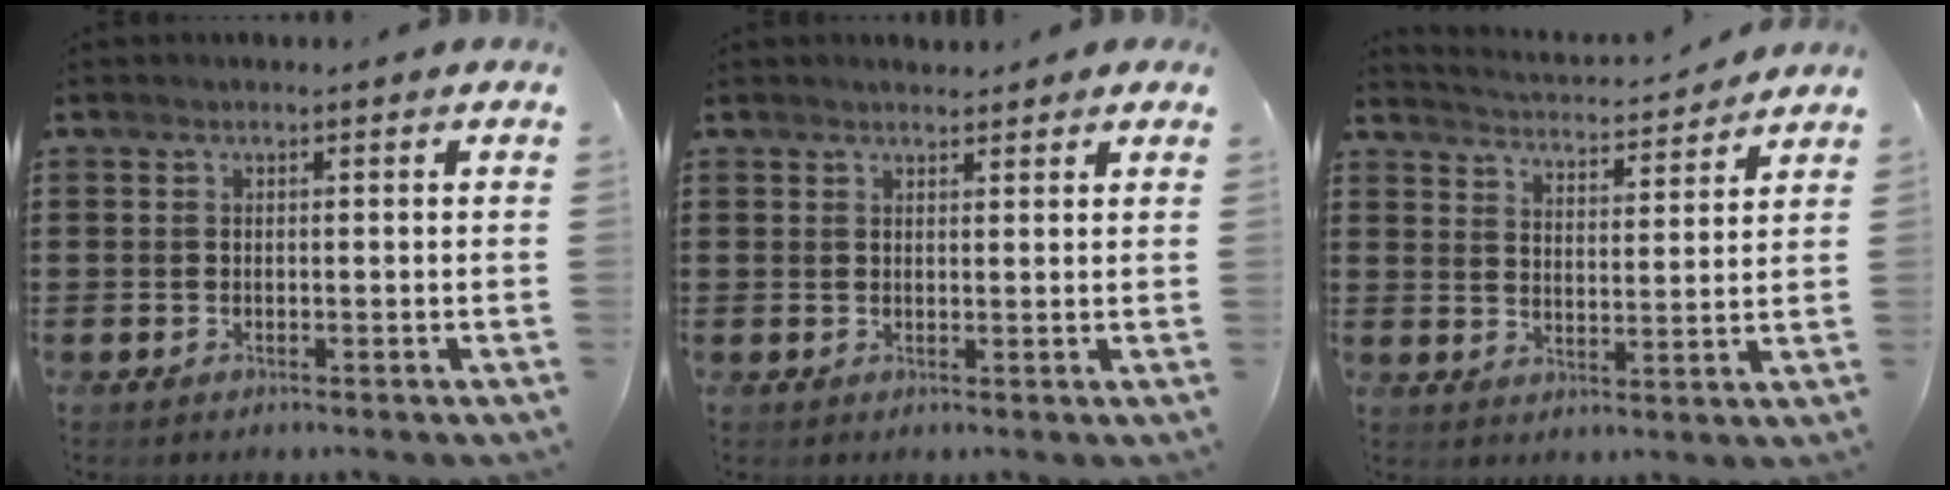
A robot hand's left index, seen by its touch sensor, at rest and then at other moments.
{"total": 1.6, "force": [1.5, 0.4, 0.2], "torque": [-0.007, 0.005, 0.030]}
{"total": 3.3, "force": [3.3, -0.1, 0.2], "torque": [-0.025, -0.029, 0.052]}